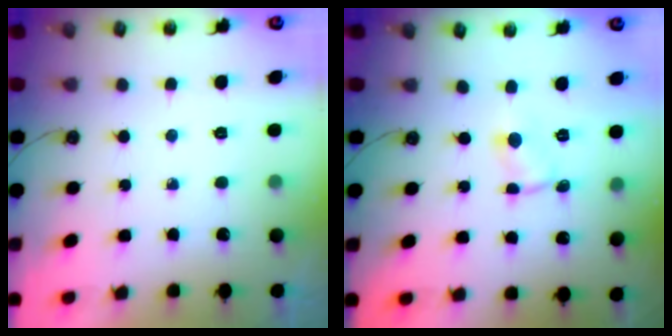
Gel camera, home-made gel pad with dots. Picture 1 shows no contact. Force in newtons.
{"total": 0.7, "press": 0.6, "slide": 0.1}